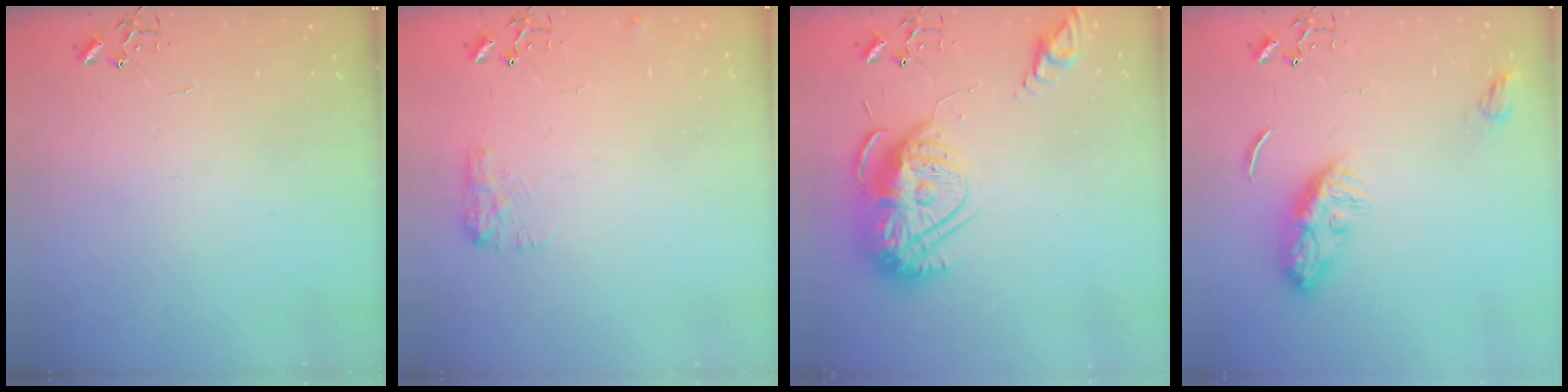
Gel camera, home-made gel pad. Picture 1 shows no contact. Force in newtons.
{"total": 8.3, "press": 8.2, "slide": 0.3}
{"total": 17.0, "press": 16.9, "slide": 1.5}
{"total": 10.6, "press": 10.5, "slide": 0.7}